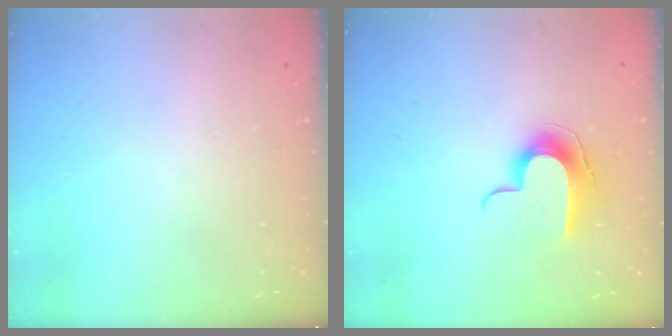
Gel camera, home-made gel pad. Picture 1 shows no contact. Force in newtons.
{"total": 10.3, "press": 10.3, "slide": 0.7}